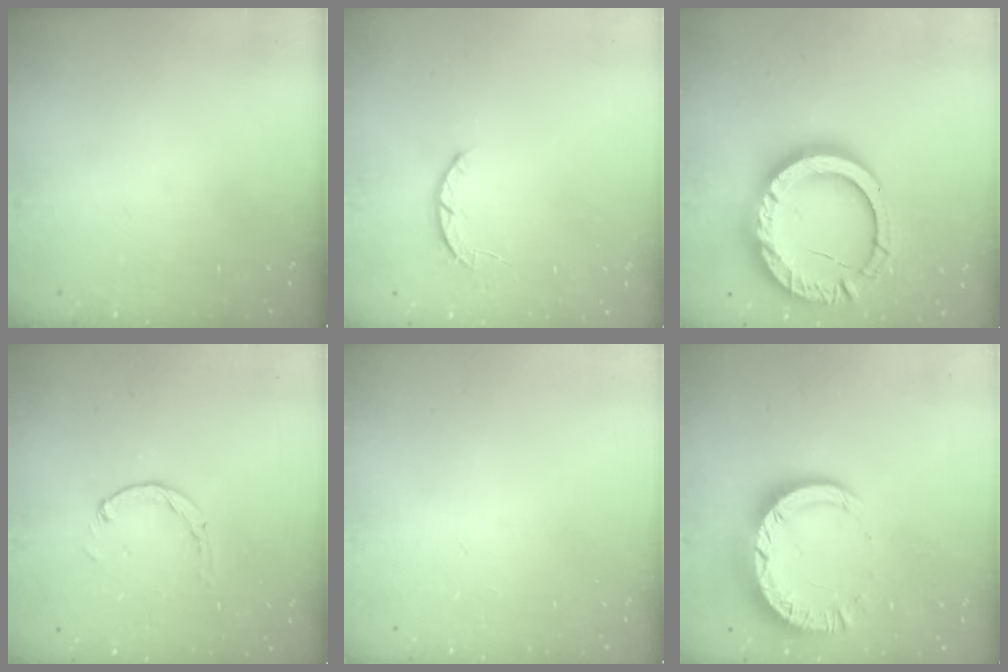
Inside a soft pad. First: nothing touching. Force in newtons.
{"total": 2.6, "press": 2.5, "slide": 0.4}
{"total": 24.5, "press": 24.4, "slide": 2.2}
{"total": 1.5, "press": 1.5, "slide": 0.2}
{"total": 0.0}
{"total": 9.6, "press": 9.5, "slide": 1.1}